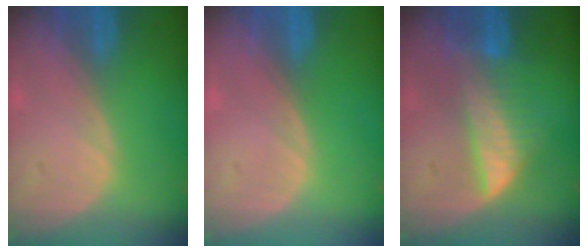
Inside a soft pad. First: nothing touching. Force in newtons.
{"total": 0.0}
{"total": 6.3, "press": 6.2, "slide": 1.0}